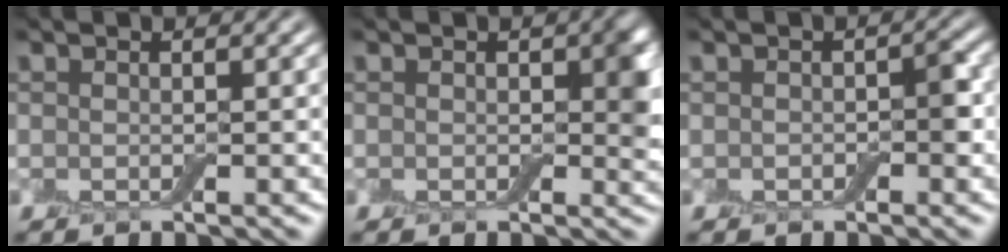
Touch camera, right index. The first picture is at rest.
{"total": 2.5, "force": [0.2, 1.6, 1.9], "torque": [-0.015, -0.003, -0.001]}
{"total": 1.3, "force": [-0.3, 0.8, 0.9], "torque": [-0.013, 0.001, -0.006]}